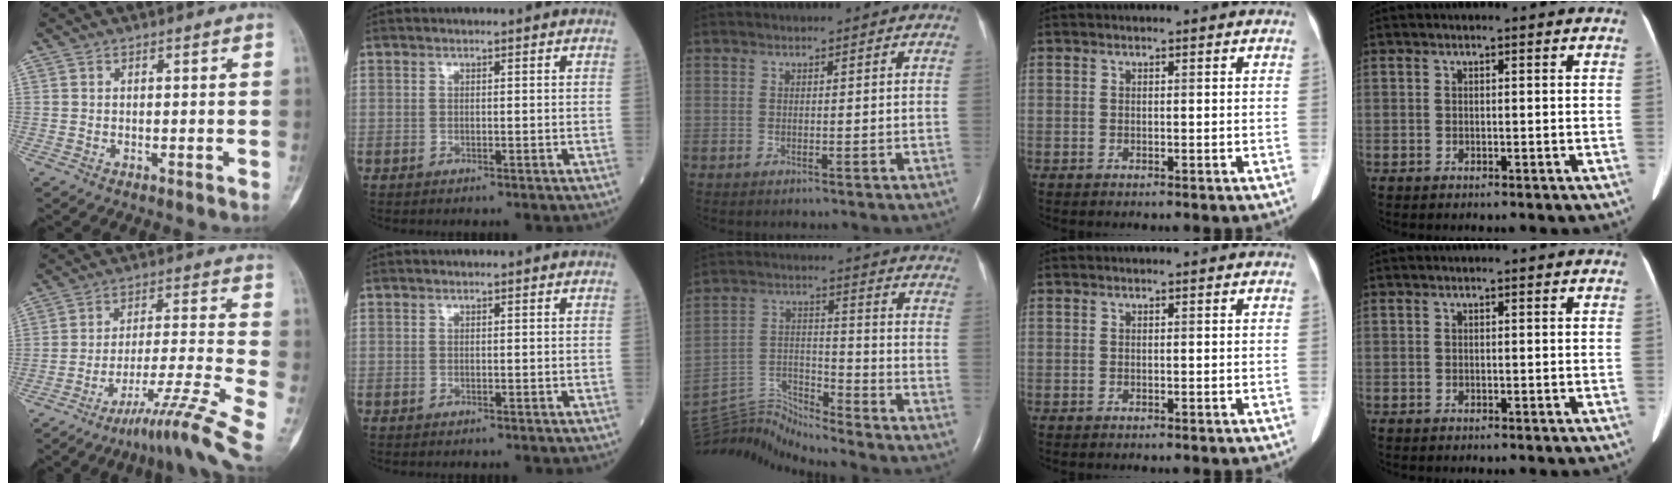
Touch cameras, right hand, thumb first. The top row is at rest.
{"thumb": {"total": 12.8, "force": [-9.1, -1.2, 8.9], "torque": [-0.159, 0.072, -0.147]}, "middle": {"total": 12.3, "force": [-12.3, -1.3, 0.6], "torque": [-0.025, 0.045, -0.230]}}